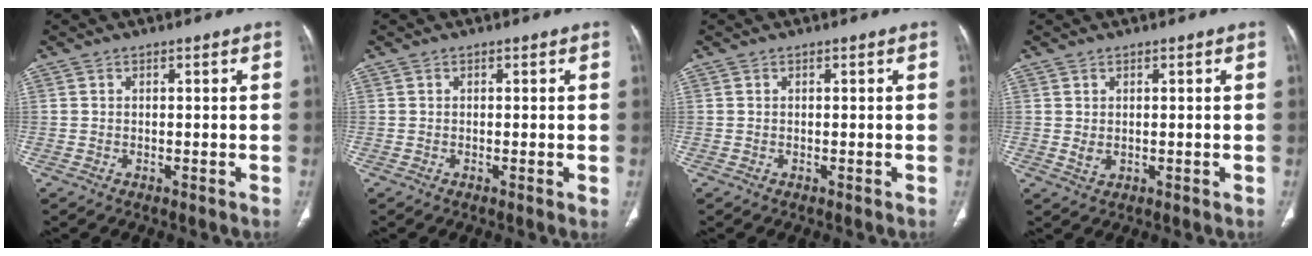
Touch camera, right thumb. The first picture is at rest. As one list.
[{"total": 0.8, "force": [0.0, 0.1, 0.8], "torque": [-0.018, -0.003, -0.001]}, {"total": 0.0}, {"total": 1.5, "force": [0.3, 0.9, 1.2], "torque": [-0.020, -0.007, 0.011]}]